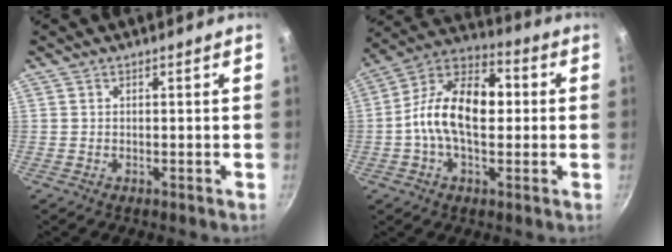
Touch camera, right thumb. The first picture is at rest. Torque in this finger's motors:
{"motor_torque": [-1.09, 1.53, 0.87, -0.32, 0.21]}